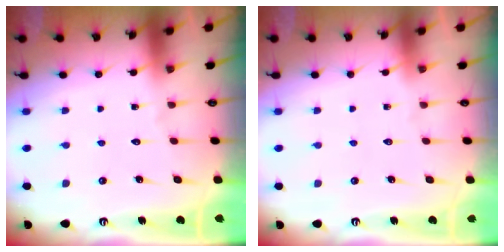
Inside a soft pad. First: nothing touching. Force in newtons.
{"total": 0.0}